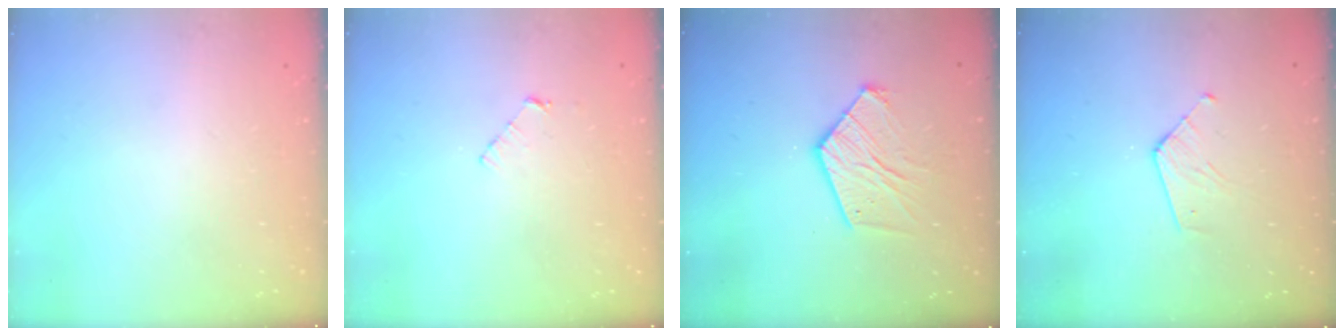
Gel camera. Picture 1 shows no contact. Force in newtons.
{"total": 3.8, "press": 3.8, "slide": 0.3}
{"total": 12.0, "press": 11.9, "slide": 1.0}
{"total": 5.9, "press": 5.9, "slide": 0.5}